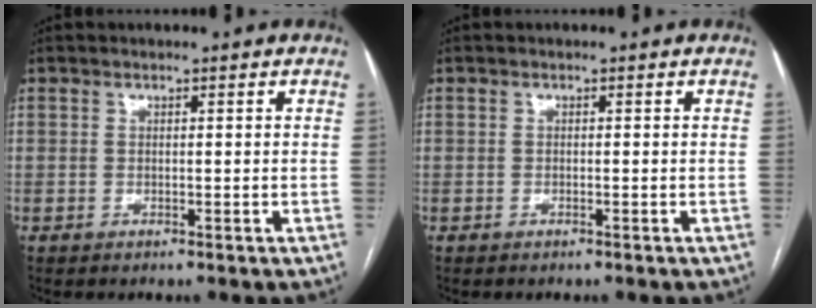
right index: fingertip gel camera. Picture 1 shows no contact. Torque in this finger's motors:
{"motor_torque": [-0.24, 0.15, -0.04, -0.01]}